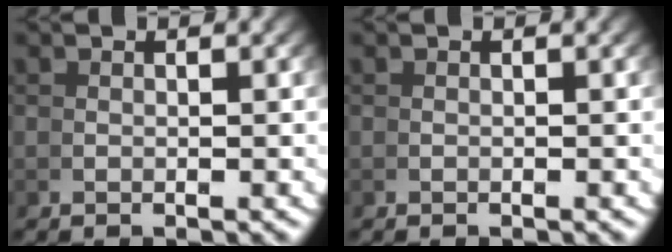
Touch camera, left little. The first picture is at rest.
{"total": 0.0}